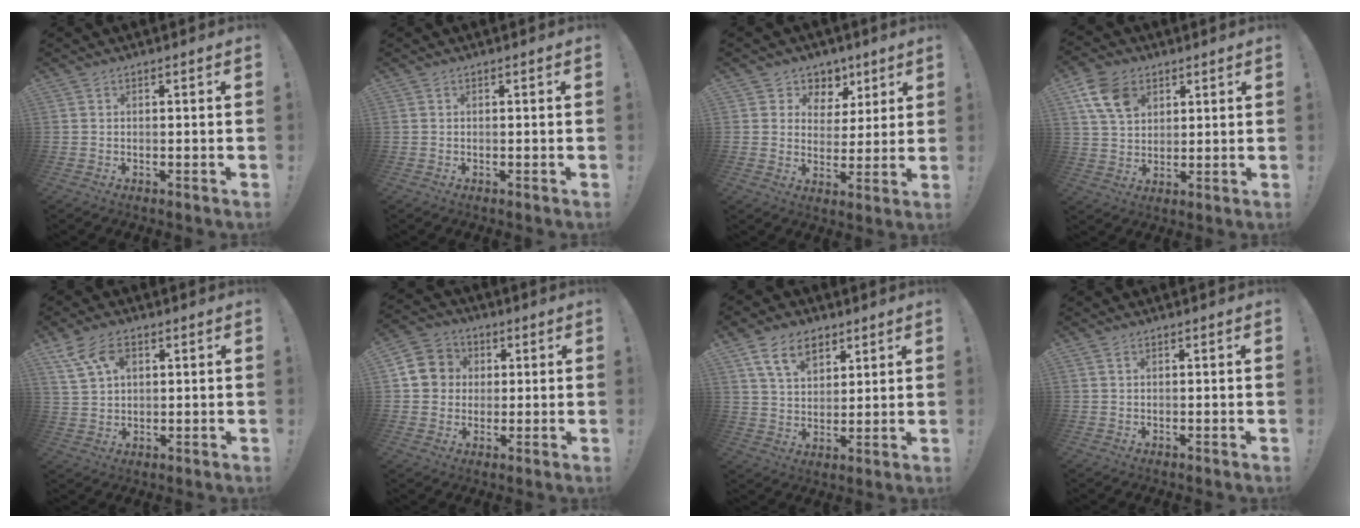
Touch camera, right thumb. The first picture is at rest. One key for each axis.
{"total": 0.0}
{"total": 7.3, "fx": 3.2, "fy": 6.5, "fz": 1.1, "tx": -0.016, "ty": -0.022, "tz": 0.065}
{"total": 11.6, "fx": 5.6, "fy": 7.9, "fz": 6.4, "tx": -0.120, "ty": -0.010, "tz": 0.110}
{"total": 9.0, "fx": 4.2, "fy": 5.7, "fz": 5.5, "tx": -0.110, "ty": -0.004, "tz": 0.083}
{"total": 9.4, "fx": 1.1, "fy": 9.0, "fz": 2.7, "tx": -0.033, "ty": 0.009, "tz": 0.028}
{"total": 11.6, "fx": 6.6, "fy": 7.5, "fz": 6.0, "tx": -0.105, "ty": -0.016, "tz": 0.128}
{"total": 0.7, "fx": 0.4, "fy": 0.3, "fz": 0.5, "tx": -0.010, "ty": 0.000, "tz": 0.007}